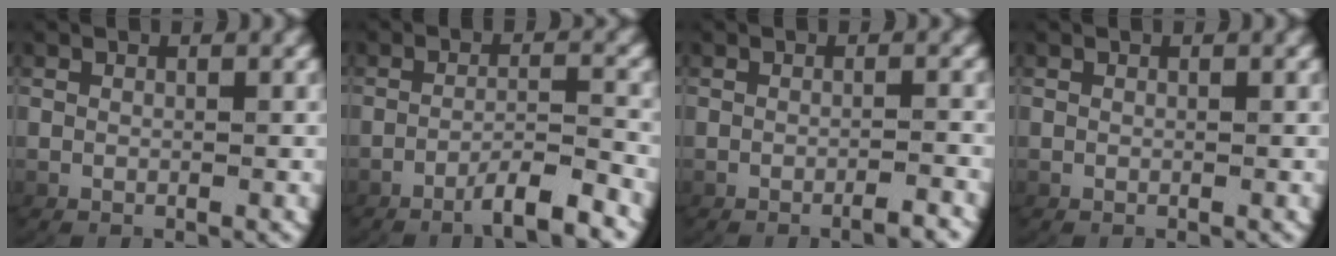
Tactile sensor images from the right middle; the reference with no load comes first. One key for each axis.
{"total": 3.8, "fx": -2.9, "fy": 0.2, "fz": 2.4, "tx": -0.040, "ty": 0.002, "tz": -0.049}
{"total": 1.5, "fx": -1.4, "fy": -0.2, "fz": 0.6, "tx": -0.006, "ty": 0.007, "tz": -0.025}
{"total": 0.0}